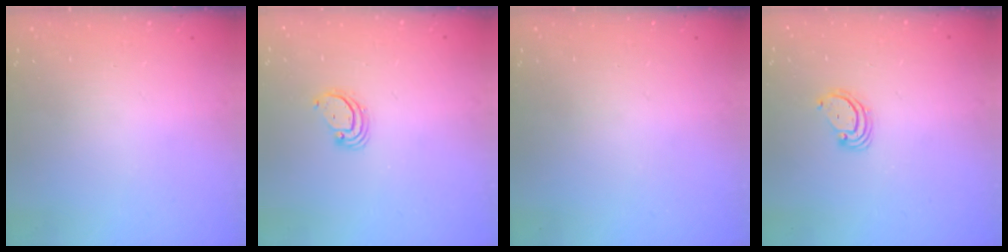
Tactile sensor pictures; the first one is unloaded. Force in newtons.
{"total": 2.9, "press": 2.9, "slide": 0.3}
{"total": 0.0}
{"total": 3.6, "press": 3.6, "slide": 0.4}